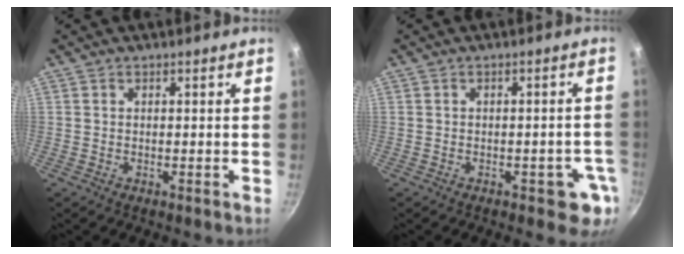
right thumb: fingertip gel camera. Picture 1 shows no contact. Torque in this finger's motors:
{"motor_torque": [0.05, 0.52, -0.14, 0.04, 0.15]}